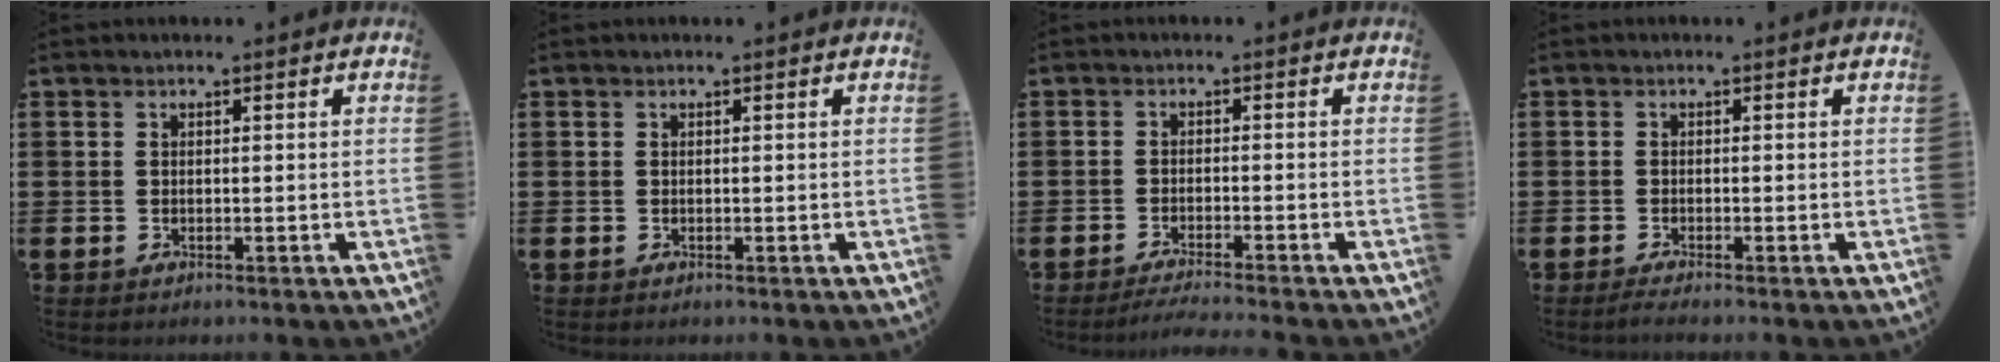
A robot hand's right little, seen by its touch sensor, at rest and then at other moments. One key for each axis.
{"total": 0.0}
{"total": 1.7, "fx": -1.6, "fy": -0.3, "fz": 0.7, "tx": -0.009, "ty": 0.002, "tz": -0.030}
{"total": 0.8, "fx": -0.6, "fy": 0.0, "fz": 0.6, "tx": -0.009, "ty": -0.003, "tz": -0.011}